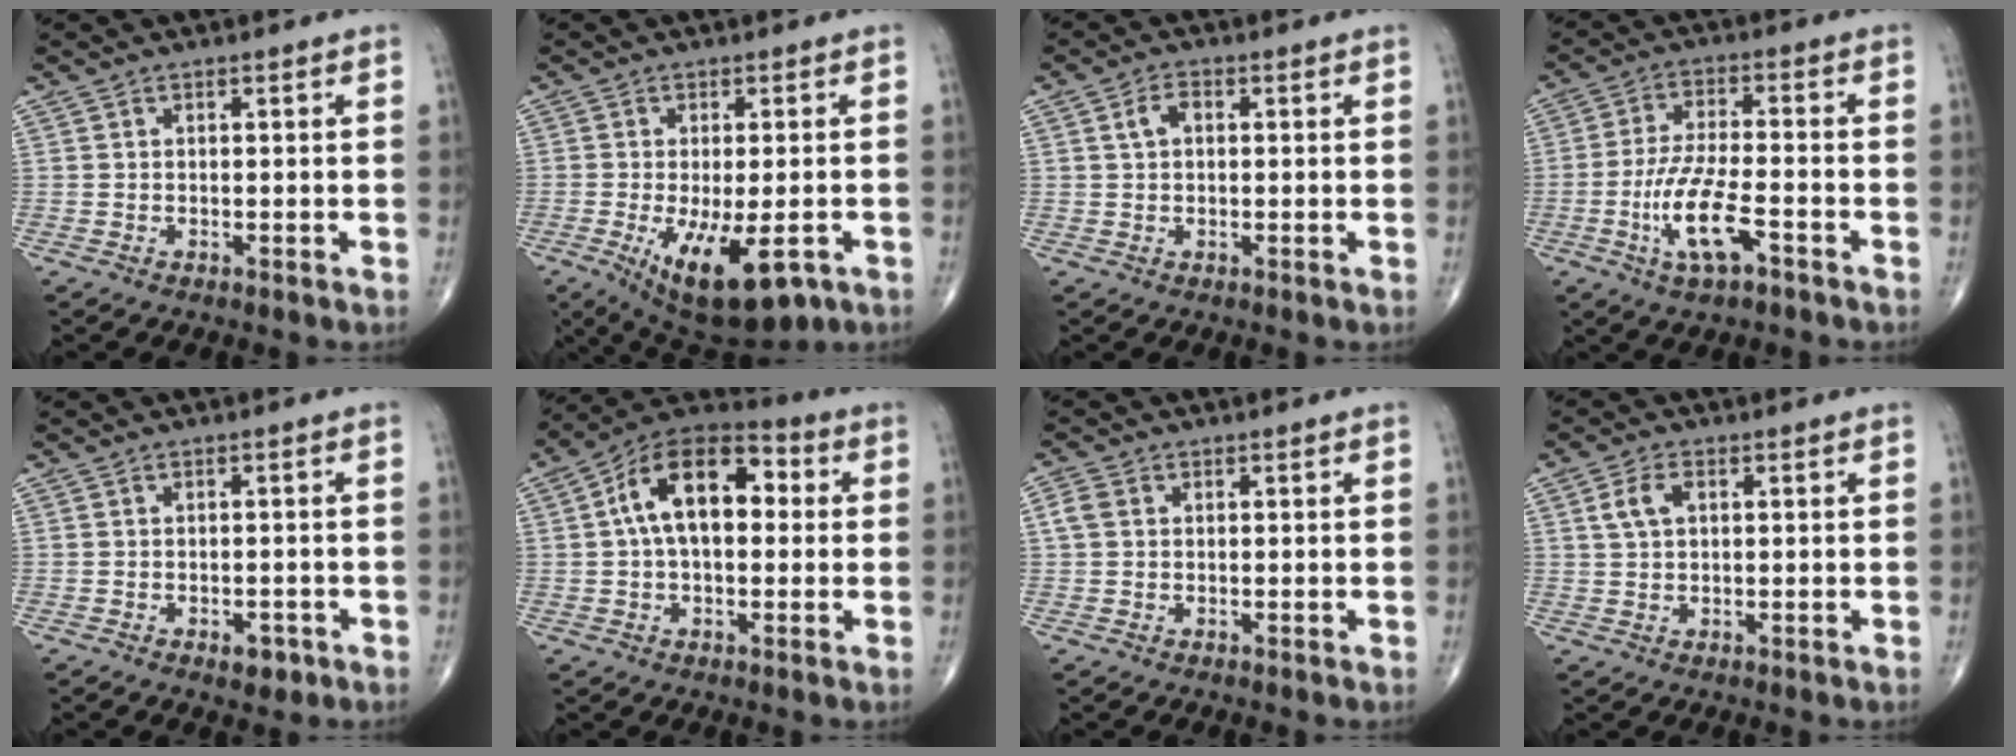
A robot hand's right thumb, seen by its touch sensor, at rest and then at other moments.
{"total": 14.0, "force": [-5.6, 5.6, 11.6], "torque": [-0.178, -0.014, -0.069]}
{"total": 2.9, "force": [0.6, 1.8, 2.2], "torque": [-0.042, 0.011, 0.010]}
{"total": 10.2, "force": [-4.3, 3.1, 8.7], "torque": [-0.179, 0.019, -0.078]}
{"total": 2.7, "force": [-1.4, 1.5, 1.7], "torque": [-0.010, 0.003, -0.014]}
{"total": 15.5, "force": [2.3, 8.9, 12.5], "torque": [-0.193, 0.035, 0.026]}
{"total": 2.7, "force": [0.5, 2.1, 1.6], "torque": [-0.040, 0.008, 0.009]}
{"total": 4.2, "force": [1.3, 2.6, 3.1], "torque": [-0.064, 0.006, 0.025]}